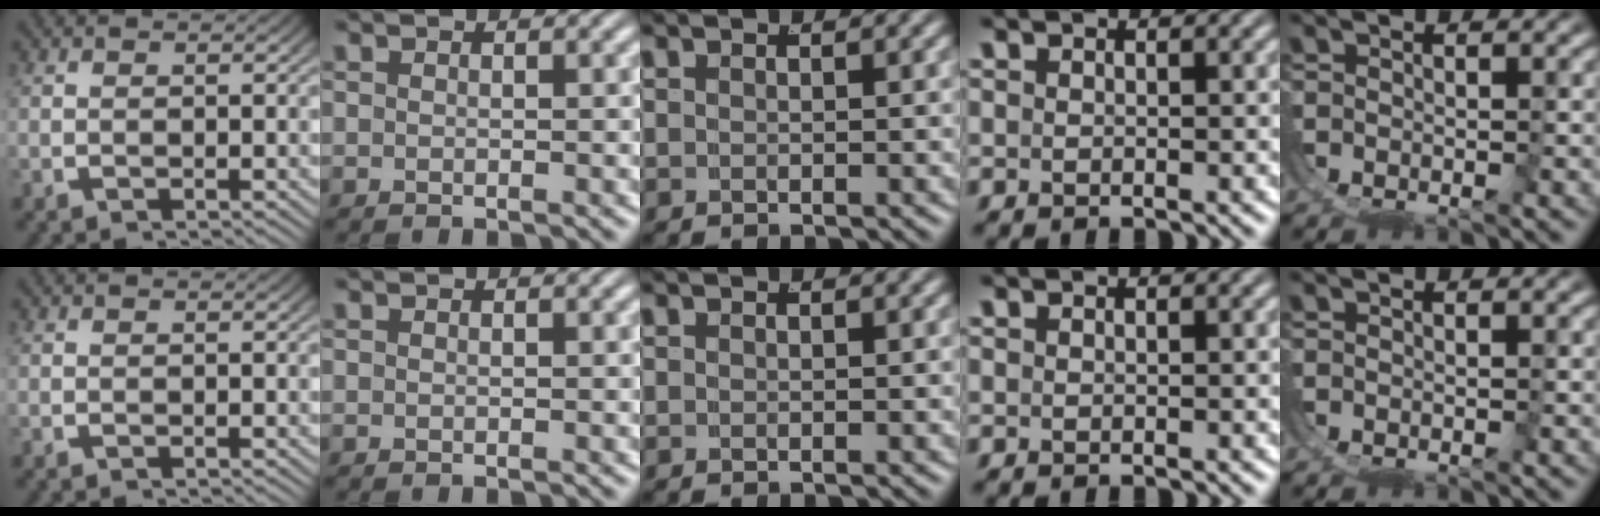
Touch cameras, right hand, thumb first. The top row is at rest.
{}